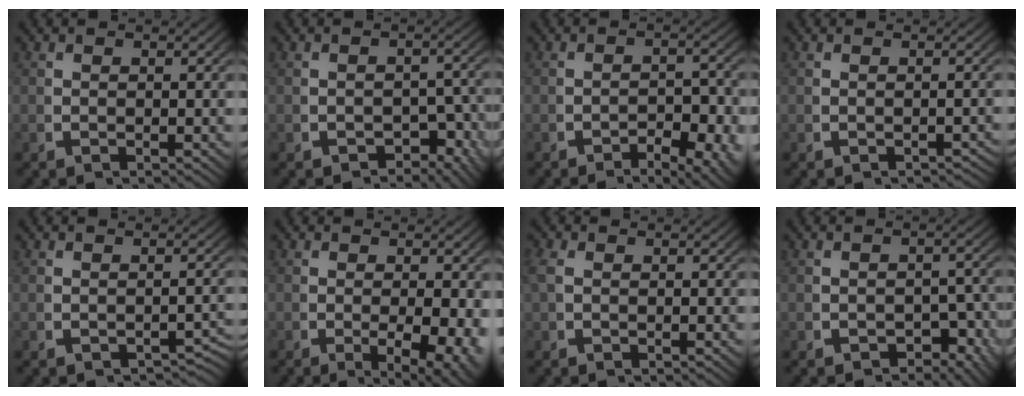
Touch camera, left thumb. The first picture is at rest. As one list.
[{"total": 3.4, "force": [-2.0, 2.0, 1.9], "torque": [-0.023, -0.019, -0.028]}, {"total": 5.9, "force": [-3.5, 2.9, 3.7], "torque": [-0.054, -0.023, -0.049]}, {"total": 1.5, "force": [-1.4, 0.3, 0.2], "torque": [-0.001, -0.003, -0.019]}, {"total": 2.2, "force": [-2.0, 0.6, 0.8], "torque": [-0.004, -0.003, -0.028]}, {"total": 5.8, "force": [-1.5, 2.9, 4.8], "torque": [-0.085, -0.027, -0.013]}, {"total": 0.9, "force": [0.2, 0.7, 0.6], "torque": [-0.024, -0.004, 0.008]}, {"total": 3.1, "force": [-1.9, 1.8, 1.7], "torque": [-0.020, -0.017, -0.028]}]